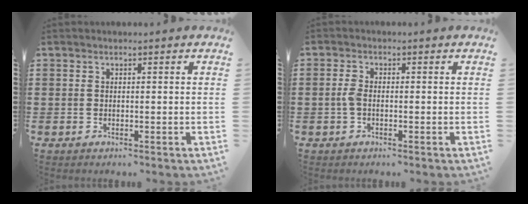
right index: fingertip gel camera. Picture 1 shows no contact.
{"total": 2.3, "force": [-0.5, 1.1, 1.9], "torque": [-0.053, -0.004, -0.014]}